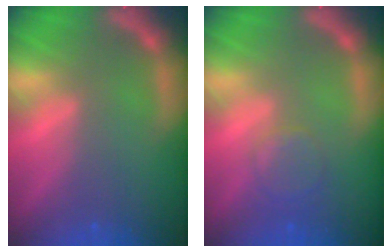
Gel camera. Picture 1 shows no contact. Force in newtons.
{"total": 2.9}